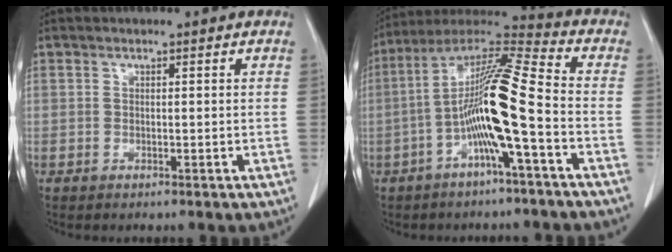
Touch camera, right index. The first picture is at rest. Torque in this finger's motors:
{"motor_torque": [1.99, -0.15, 0.57, 0.21]}